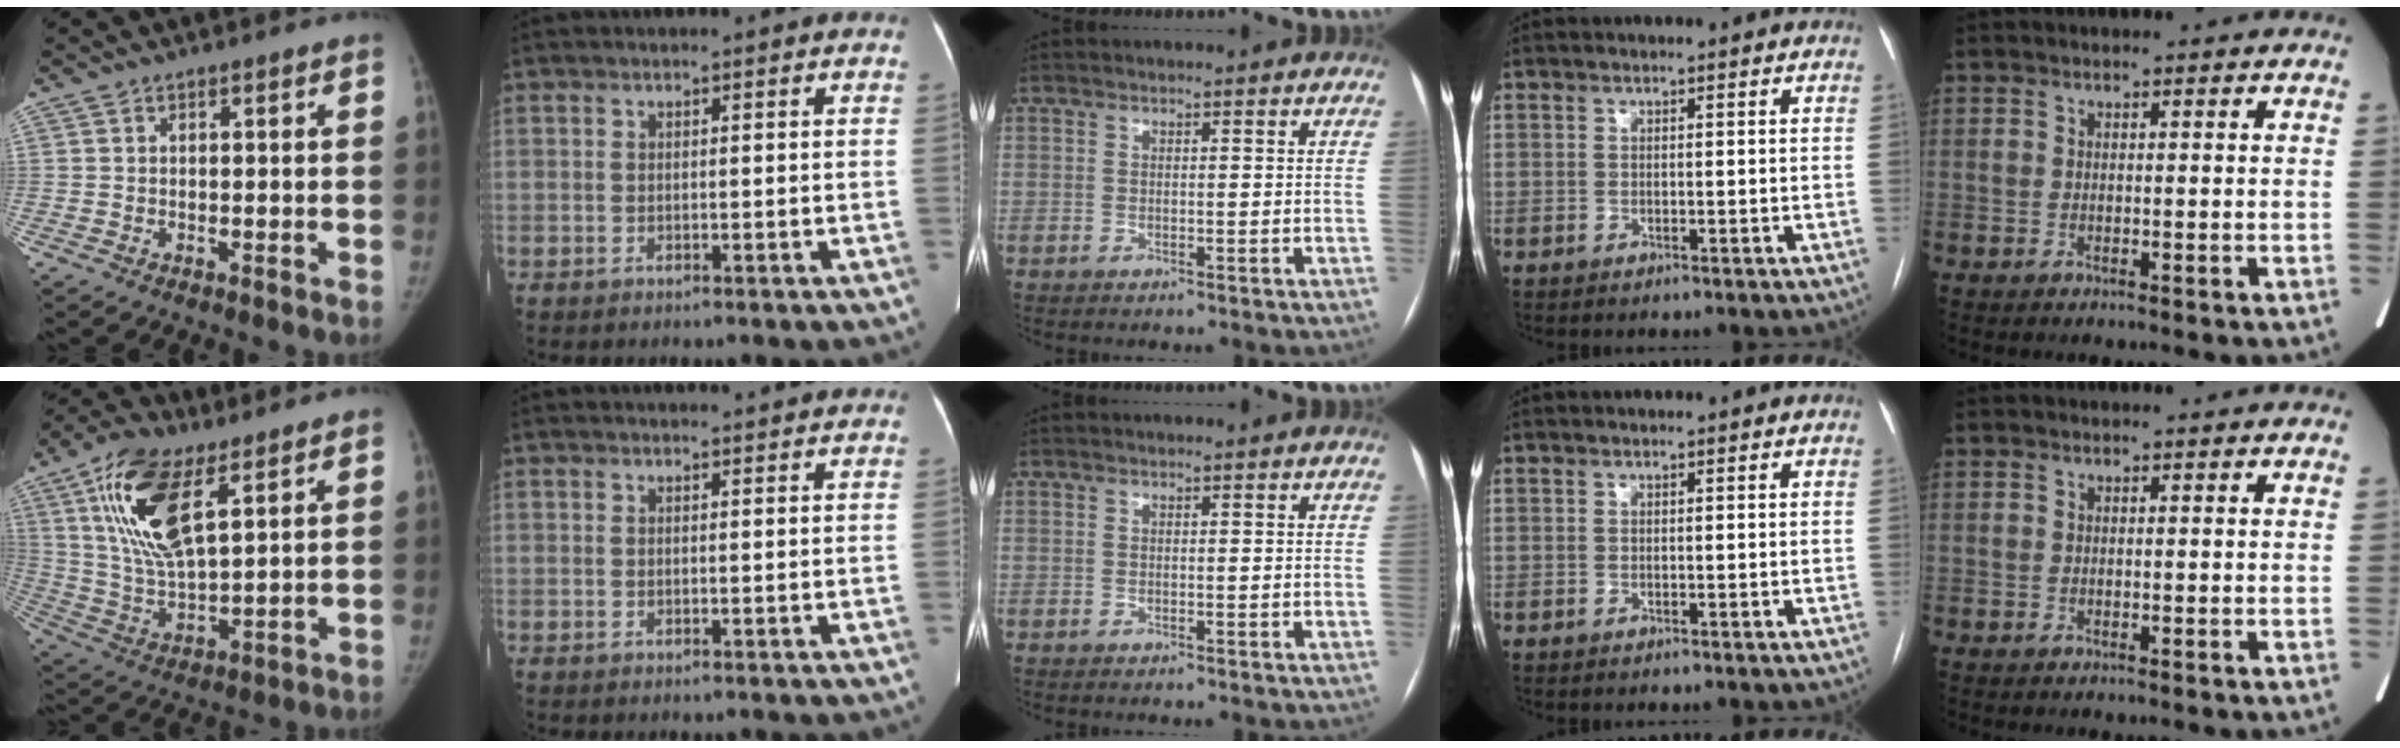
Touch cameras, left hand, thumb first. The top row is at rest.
{"thumb": {"total": 16.9, "force": [7.9, 6.9, 13.3], "torque": [-0.248, -0.024, 0.151]}, "index": {"total": 5.7, "force": [5.5, 0.4, 1.4], "torque": [-0.020, 0.020, 0.055]}}